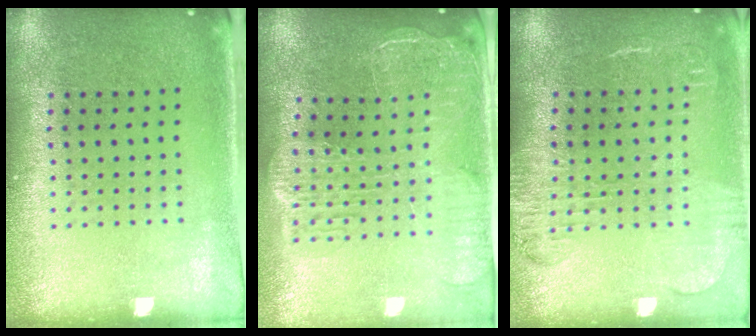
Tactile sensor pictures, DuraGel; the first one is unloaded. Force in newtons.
{"total": 2.7, "press": 2.3, "slide": 1.4}
{"total": 1.7, "press": 1.5, "slide": 0.8}